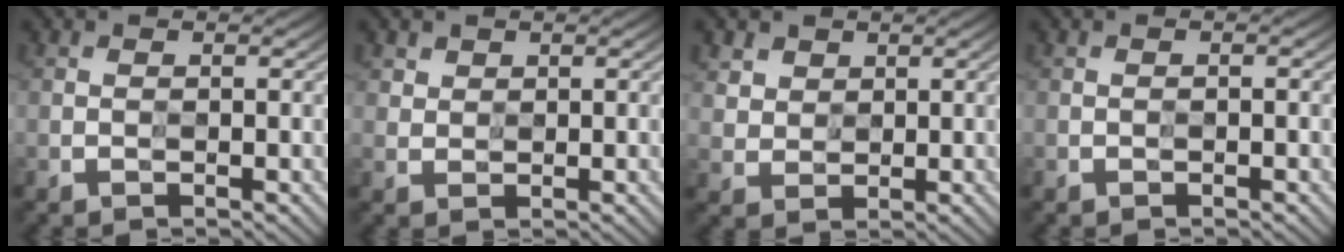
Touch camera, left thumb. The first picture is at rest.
{"total": 2.4, "force": [1.9, 1.5, -0.2], "torque": [-0.003, -0.001, 0.040]}
{"total": 3.9, "force": [2.7, 2.7, 0.1], "torque": [-0.021, 0.000, 0.054]}
{"total": 1.3, "force": [-0.9, 0.2, 0.9], "torque": [-0.011, 0.001, -0.015]}